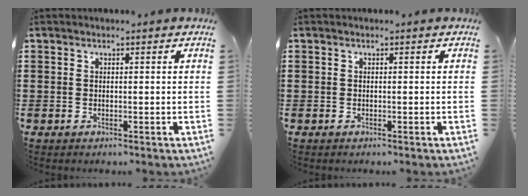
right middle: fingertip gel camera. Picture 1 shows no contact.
{"total": 0.0}